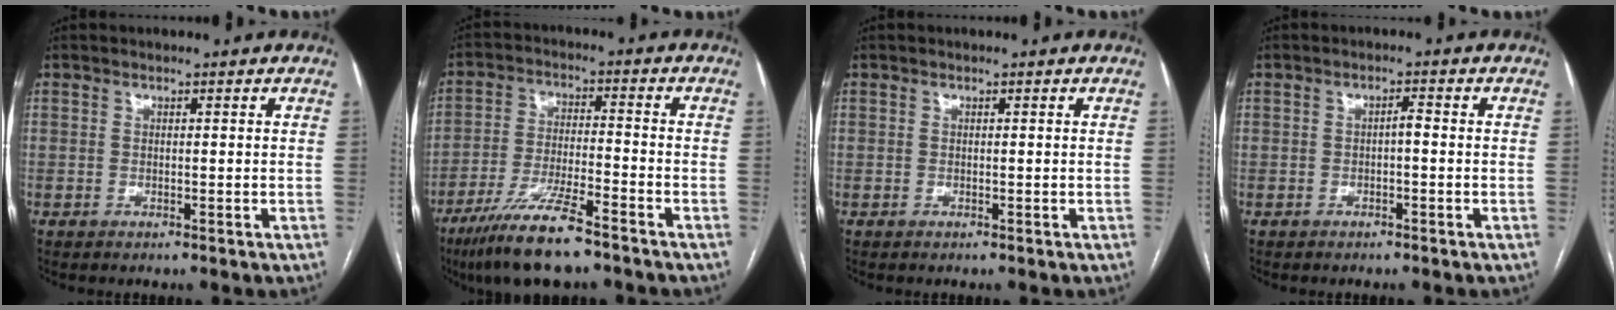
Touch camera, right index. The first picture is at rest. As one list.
[{"total": 11.6, "force": [-8.4, 1.4, 7.9], "torque": [-0.151, -0.025, -0.150]}, {"total": 0.0}, {"total": 1.4, "force": [-0.3, 0.3, 1.3], "torque": [-0.018, 0.004, -0.007]}]